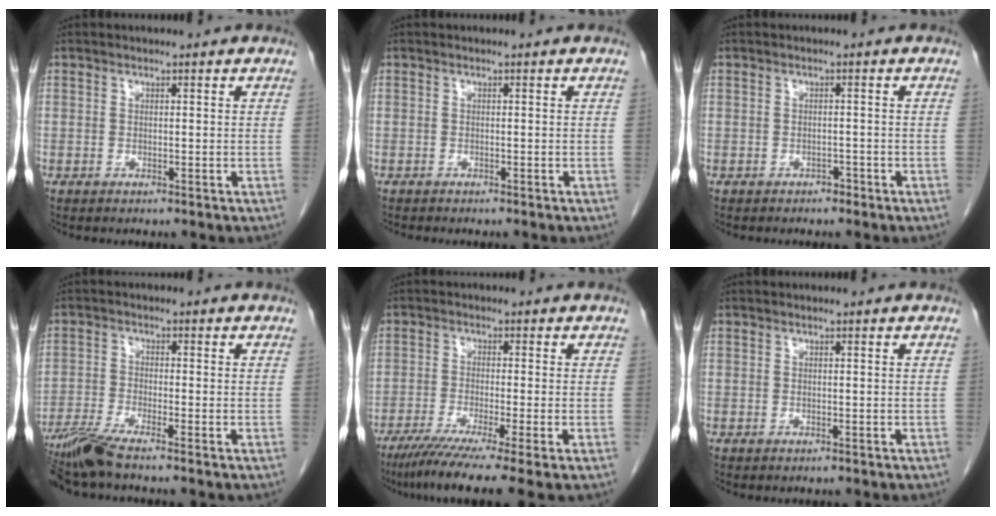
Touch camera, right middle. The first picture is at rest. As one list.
[{"total": 0.9, "force": [-0.8, 0.2, 0.4], "torque": [-0.009, -0.002, -0.009]}, {"total": 1.1, "force": [-0.9, 0.5, 0.3], "torque": [-0.009, 0.001, -0.013]}, {"total": 6.0, "force": [-4.9, -0.5, 3.4], "torque": [-0.069, -0.021, -0.098]}, {"total": 11.0, "force": [-8.0, -1.0, 7.5], "torque": [-0.113, -0.036, -0.125]}, {"total": 0.0}]